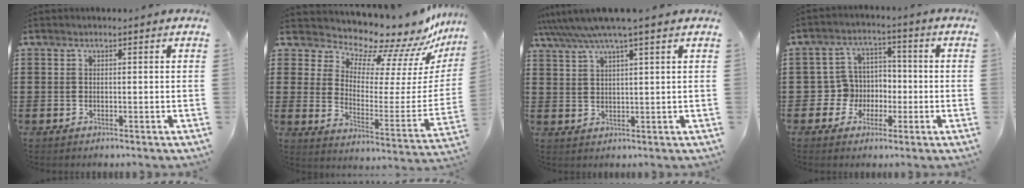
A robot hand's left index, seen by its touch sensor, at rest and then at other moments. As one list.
[{"total": 9.8, "force": [9.1, 2.3, 2.6], "torque": [-0.067, -0.096, 0.152]}, {"total": 5.2, "force": [3.9, -0.2, 3.5], "torque": [-0.079, -0.011, 0.066]}, {"total": 6.0, "force": [-0.8, 5.8, 1.1], "torque": [-0.053, 0.006, -0.016]}]